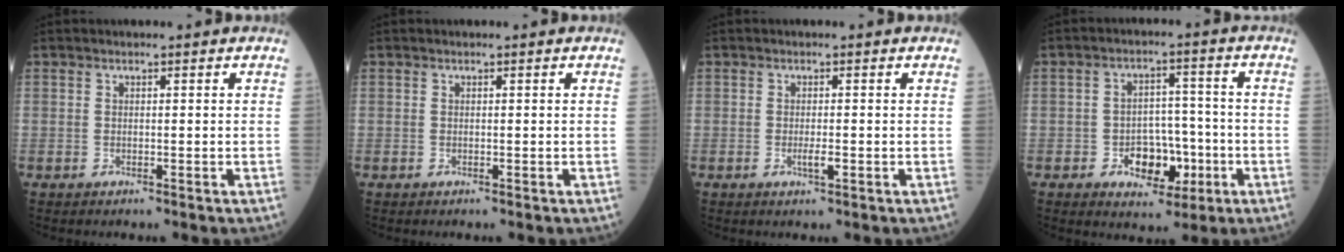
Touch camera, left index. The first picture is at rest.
{"total": 0.0}
{"total": 1.5, "force": [-0.5, 0.2, 1.4], "torque": [-0.026, -0.001, -0.008]}
{"total": 7.4, "force": [-2.8, 4.8, 4.9], "torque": [-0.075, 0.016, -0.038]}